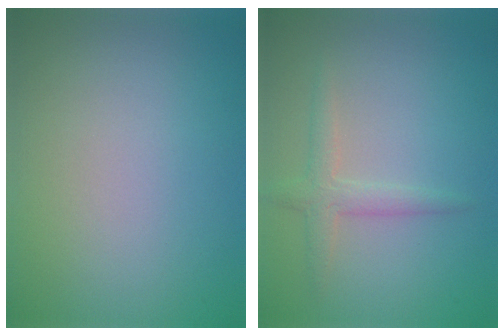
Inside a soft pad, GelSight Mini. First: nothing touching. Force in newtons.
{"total": 1.9, "press": 1.9, "slide": 0.1}